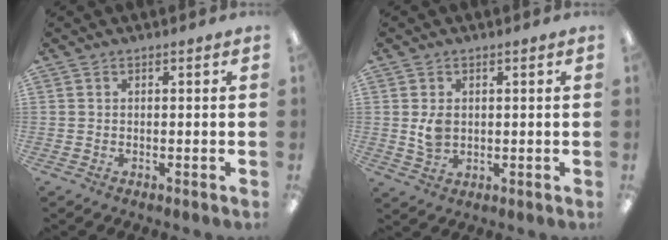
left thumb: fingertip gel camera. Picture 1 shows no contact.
{"total": 4.3, "force": [0.8, 3.2, 2.8], "torque": [-0.047, -0.005, 0.010]}